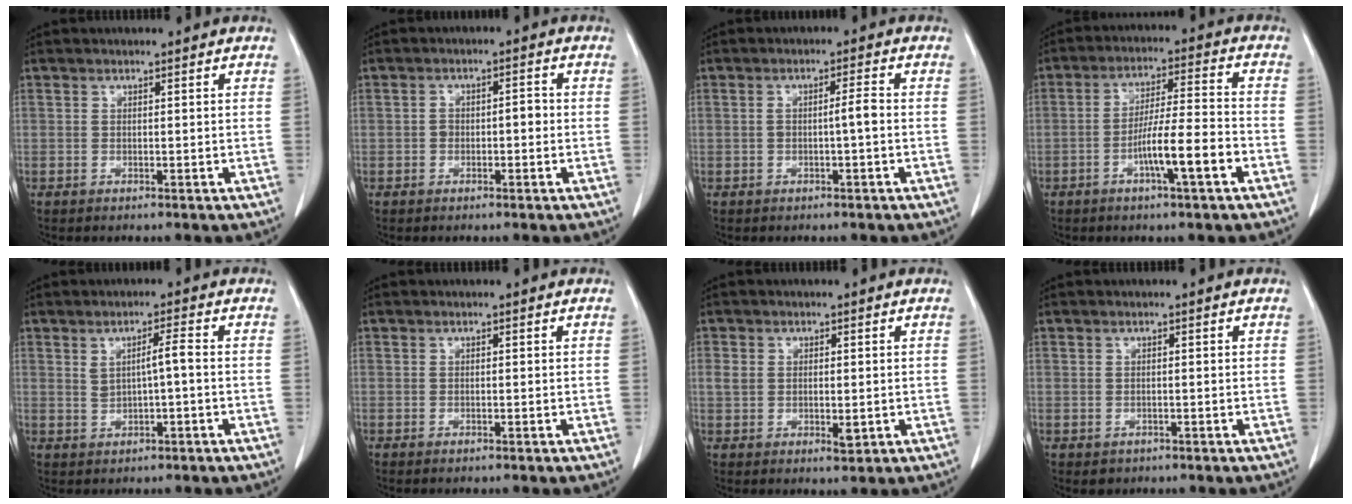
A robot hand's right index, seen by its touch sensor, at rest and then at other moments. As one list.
[{"total": 3.5, "force": [-0.6, 2.1, 2.8], "torque": [-0.052, 0.023, -0.006]}, {"total": 3.0, "force": [-0.4, 0.5, 3.0], "torque": [-0.058, 0.010, -0.004]}, {"total": 9.7, "force": [-3.9, 0.7, 8.9], "torque": [-0.155, 0.007, -0.065]}, {"total": 3.7, "force": [0.3, 0.8, 3.6], "torque": [-0.066, 0.007, 0.010]}, {"total": 0.7, "force": [-0.3, 0.4, 0.5], "torque": [-0.014, -0.001, -0.002]}, {"total": 4.9, "force": [-0.2, 3.0, 3.8], "torque": [-0.073, 0.004, 0.004]}, {"total": 2.0, "force": [-0.6, 1.8, 0.6], "torque": [-0.005, 0.001, 0.002]}]